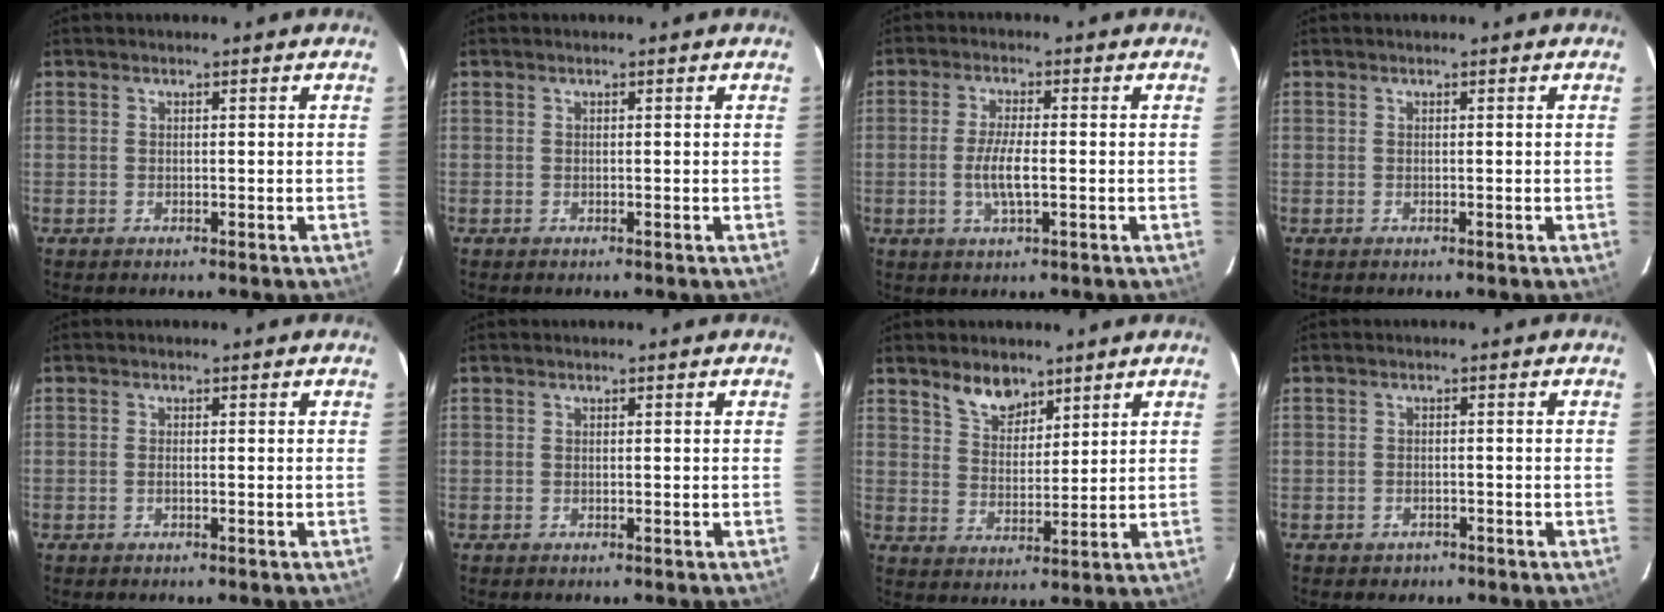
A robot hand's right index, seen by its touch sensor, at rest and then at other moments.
{"total": 0.0}
{"total": 5.3, "force": [-1.0, 1.2, 5.0], "torque": [-0.098, -0.006, -0.017]}
{"total": 0.0}
{"total": 0.6, "force": [-0.2, 0.1, 0.6], "torque": [-0.013, 0.001, -0.005]}
{"total": 0.0}
{"total": 6.3, "force": [4.8, 3.1, 2.7], "torque": [-0.042, 0.006, 0.091]}
{"total": 2.5, "force": [-1.6, 1.9, 0.3], "torque": [-0.014, 0.003, -0.017]}